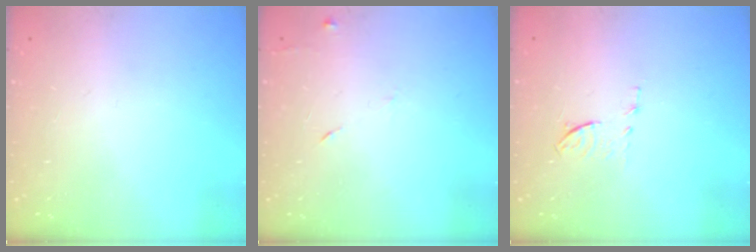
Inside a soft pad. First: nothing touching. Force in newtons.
{"total": 5.2, "press": 5.1, "slide": 0.6}
{"total": 6.2, "press": 6.1, "slide": 1.0}